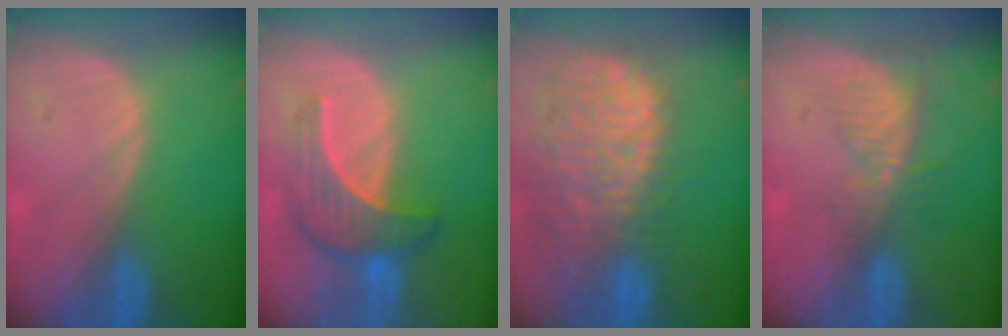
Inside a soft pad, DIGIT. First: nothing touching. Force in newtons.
{"total": 7.2, "press": 6.7, "slide": 2.8}
{"total": 14.1, "press": 11.6, "slide": 8.1}
{"total": 5.3, "press": 4.7, "slide": 2.5}